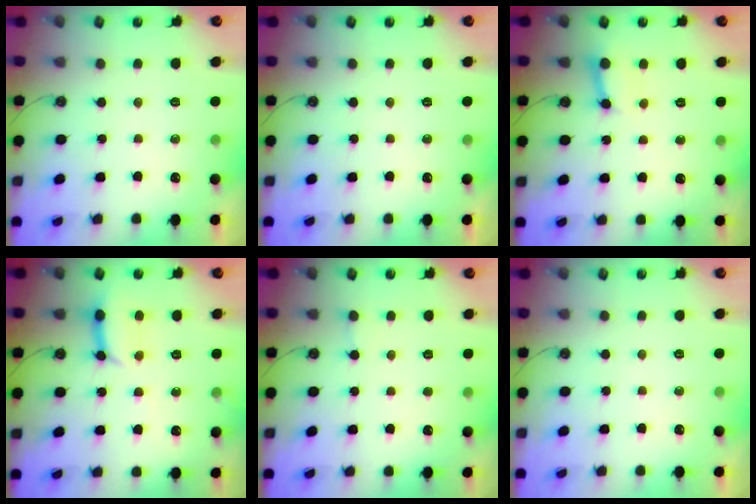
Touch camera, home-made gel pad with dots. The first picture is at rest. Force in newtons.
{"total": 0.0}
{"total": 6.9, "press": 6.8, "slide": 1.0}
{"total": 9.8, "press": 9.7, "slide": 1.4}
{"total": 1.7, "press": 1.7, "slide": 0.3}
{"total": 0.0}